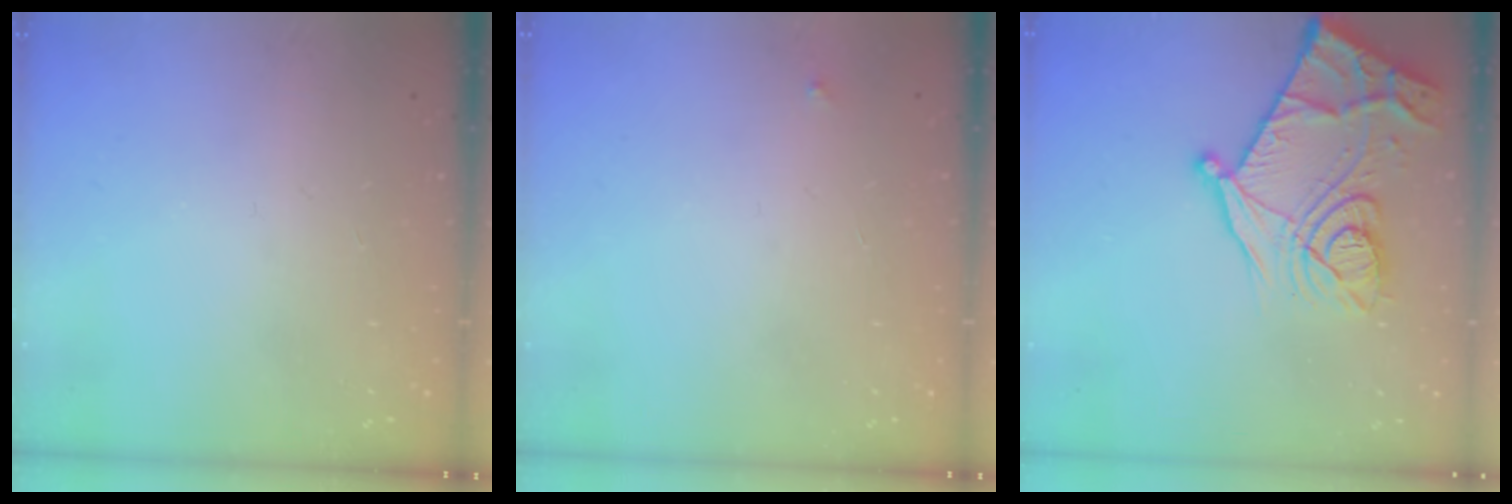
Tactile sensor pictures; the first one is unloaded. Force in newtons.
{"total": 2.5, "press": 2.4, "slide": 0.4}
{"total": 22.3, "press": 22.3, "slide": 0.4}